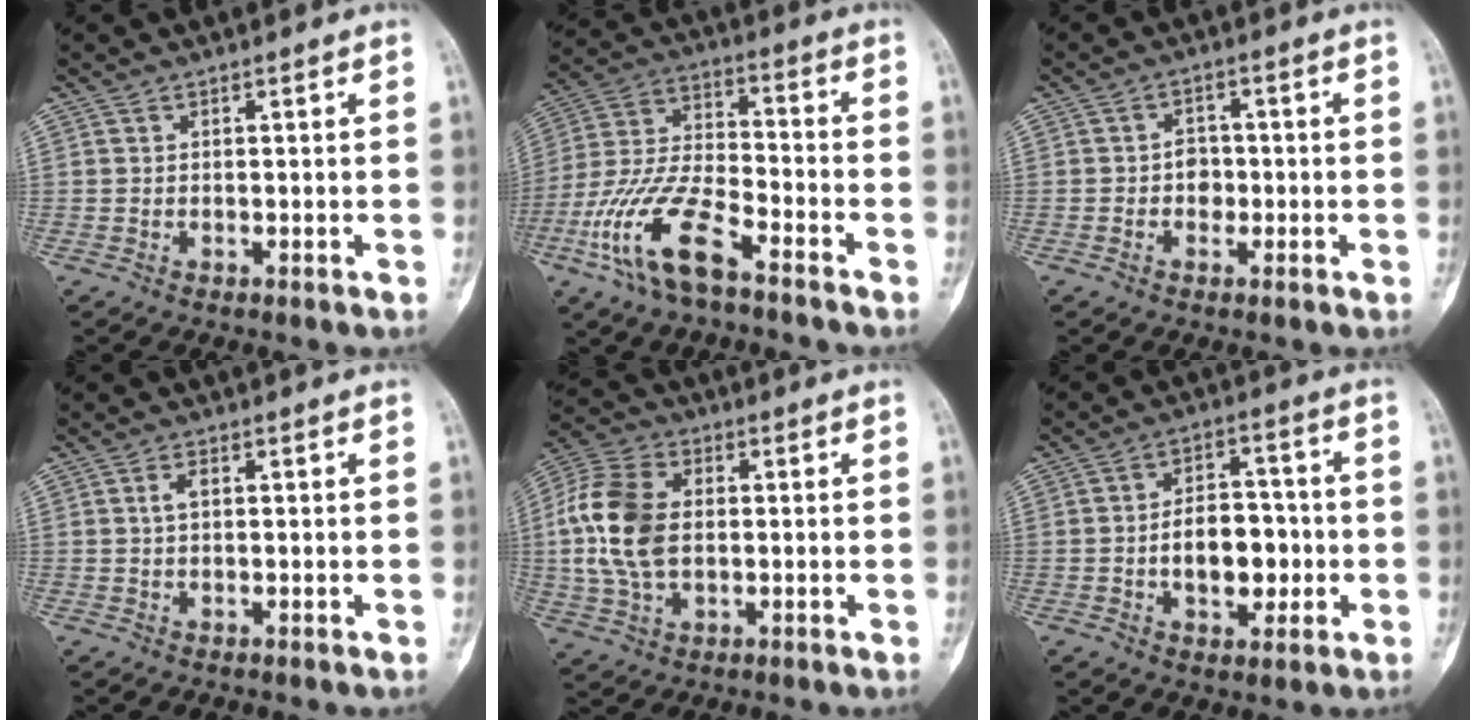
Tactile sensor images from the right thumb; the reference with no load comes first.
{"total": 15.9, "force": [-8.9, 6.0, 11.8], "torque": [-0.246, 0.046, -0.174]}
{"total": 3.4, "force": [-0.7, 2.8, 1.8], "torque": [-0.005, 0.010, -0.018]}
{"total": 1.9, "force": [0.4, 1.0, 1.6], "torque": [-0.030, 0.007, 0.007]}
{"total": 15.2, "force": [0.6, 9.9, 11.5], "torque": [-0.230, 0.017, 0.008]}
{"total": 10.7, "force": [-1.8, 6.7, 8.1], "torque": [-0.085, 0.021, -0.029]}